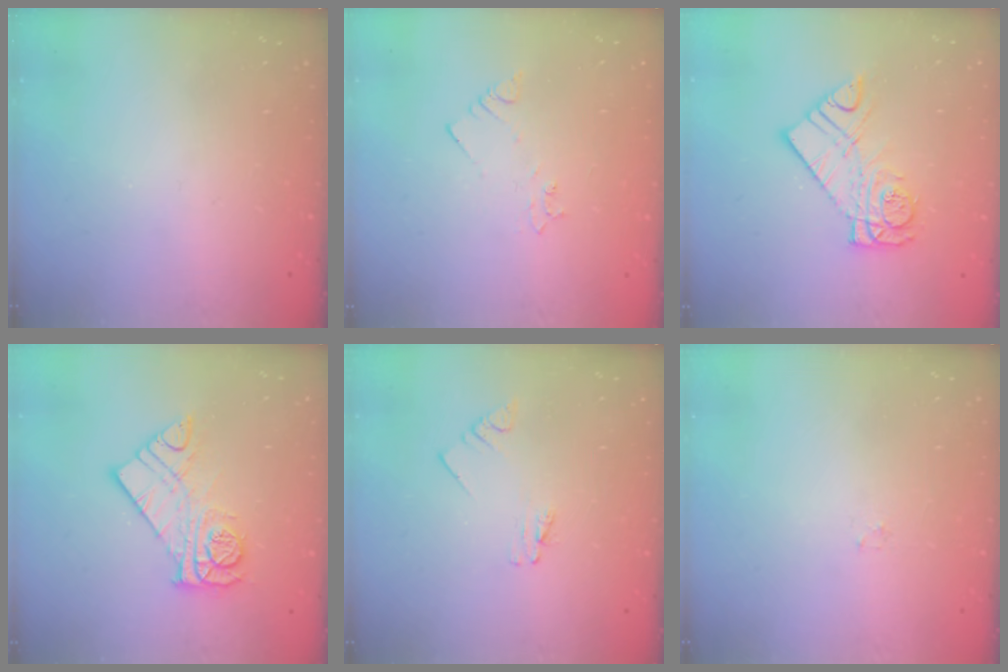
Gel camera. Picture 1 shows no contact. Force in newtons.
{"total": 2.1, "press": 2.1, "slide": 0.3}
{"total": 11.7, "press": 11.7, "slide": 1.0}
{"total": 11.4, "press": 11.4, "slide": 1.0}
{"total": 1.1, "press": 1.1, "slide": 0.0}
{"total": 0.8, "press": 0.8, "slide": 0.2}